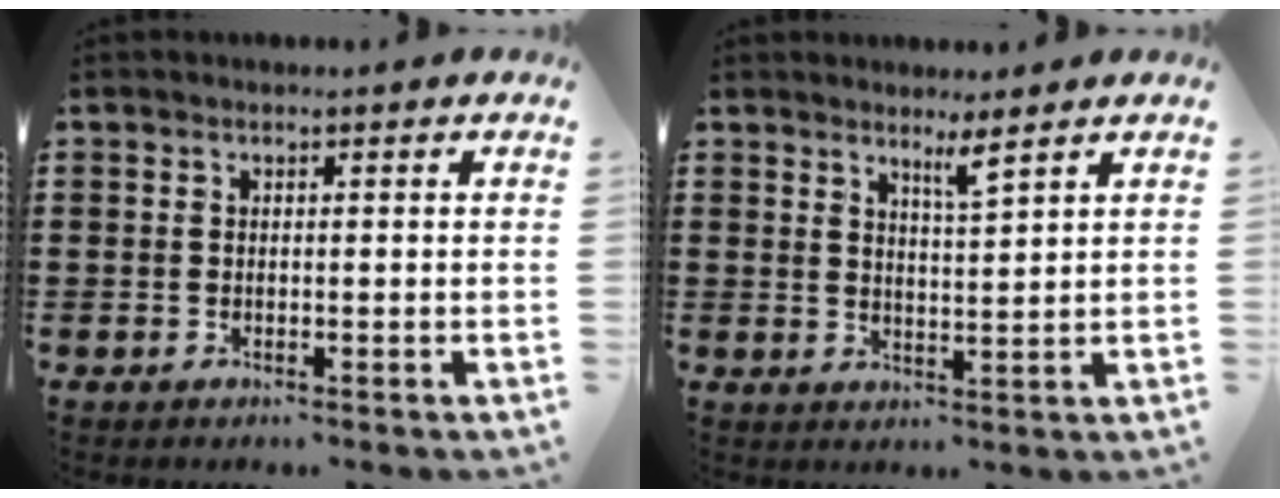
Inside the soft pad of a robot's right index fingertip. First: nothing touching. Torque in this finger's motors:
{"motor_torque": [-0.27, 0.32, 0.08, 0.03]}